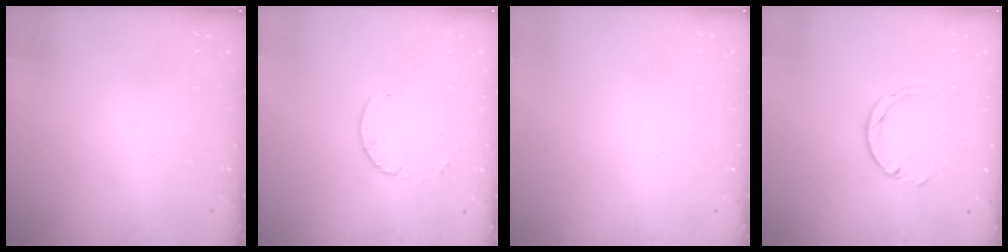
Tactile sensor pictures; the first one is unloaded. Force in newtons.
{"total": 3.9, "press": 3.9, "slide": 0.4}
{"total": 0.0}
{"total": 4.6, "press": 4.6, "slide": 0.3}